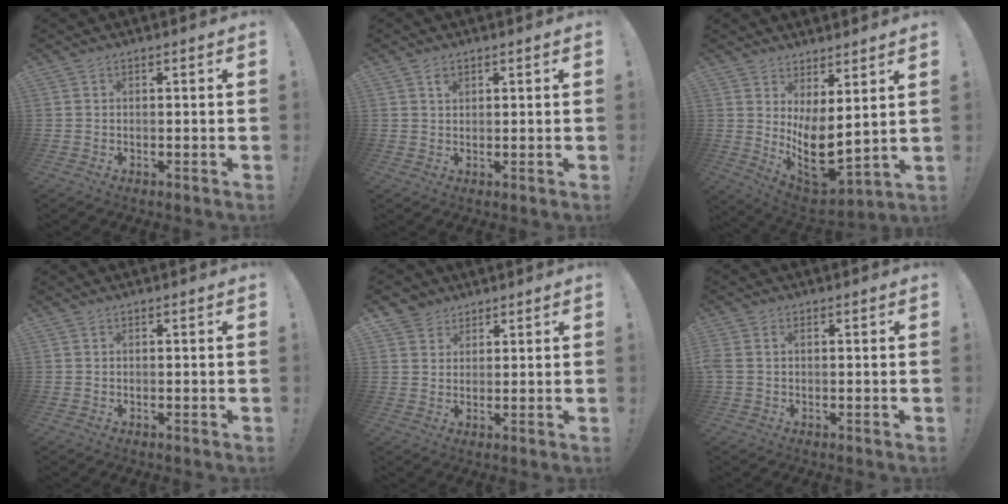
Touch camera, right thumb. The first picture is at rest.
{"total": 1.6, "force": [1.0, 1.0, 0.7], "torque": [-0.006, -0.004, 0.017]}
{"total": 11.4, "force": [1.6, 5.3, 9.9], "torque": [-0.149, -0.047, 0.041]}
{"total": 0.0}
{"total": 4.2, "force": [3.0, 2.9, 0.0], "torque": [-0.003, -0.018, 0.059]}
{"total": 1.9, "force": [0.4, 1.3, 1.3], "torque": [-0.031, 0.006, 0.009]}